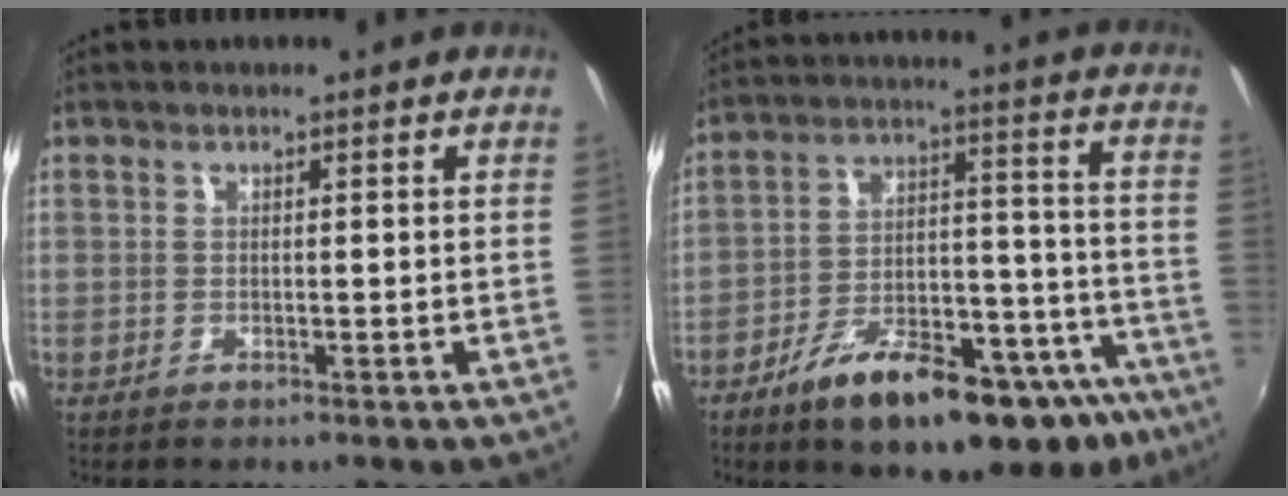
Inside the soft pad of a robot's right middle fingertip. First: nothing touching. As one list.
[{"total": 25.8, "force": [-17.8, 9.9, 15.7], "torque": [-0.216, 0.014, -0.244]}]